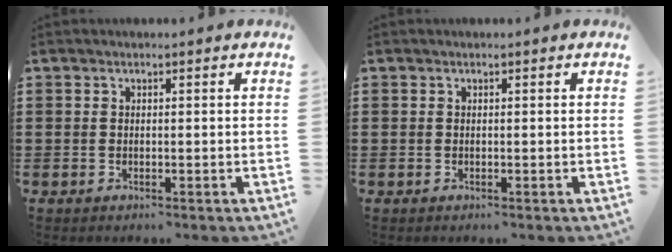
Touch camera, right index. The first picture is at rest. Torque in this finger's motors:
{"motor_torque": [0.00, 0.00, 0.00, 0.00]}